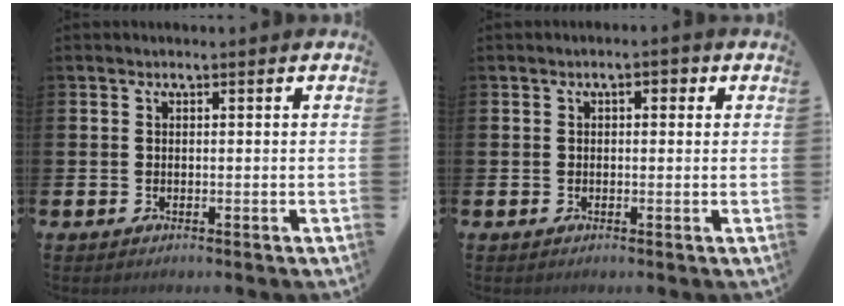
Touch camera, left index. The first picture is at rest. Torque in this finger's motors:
{"motor_torque": [0.48, -0.21, 0.14, 0.05]}